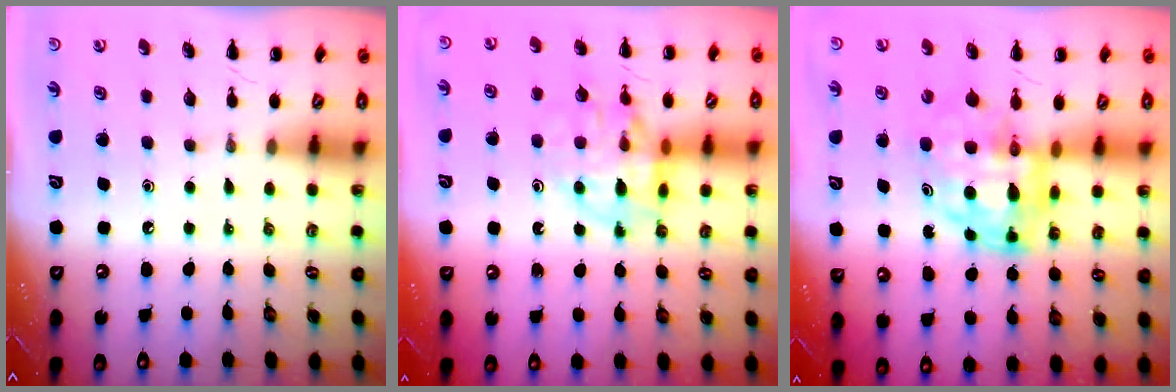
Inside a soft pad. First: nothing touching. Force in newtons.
{"total": 12.5, "press": 12.3, "slide": 2.2}
{"total": 8.4, "press": 8.1, "slide": 2.3}